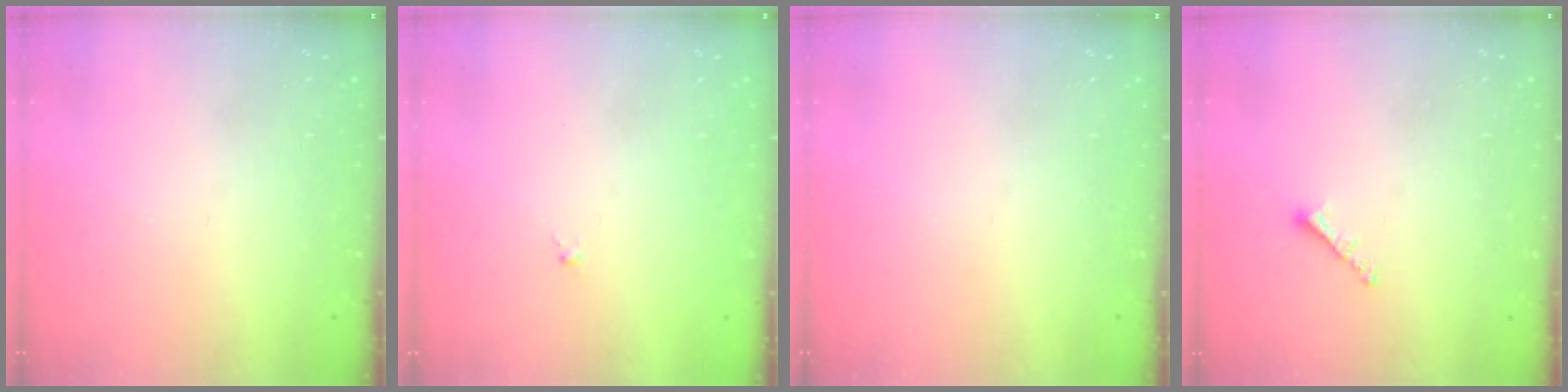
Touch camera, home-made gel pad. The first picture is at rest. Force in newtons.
{"total": 0.0}
{"total": 0.0}
{"total": 1.8, "press": 1.7, "slide": 0.5}